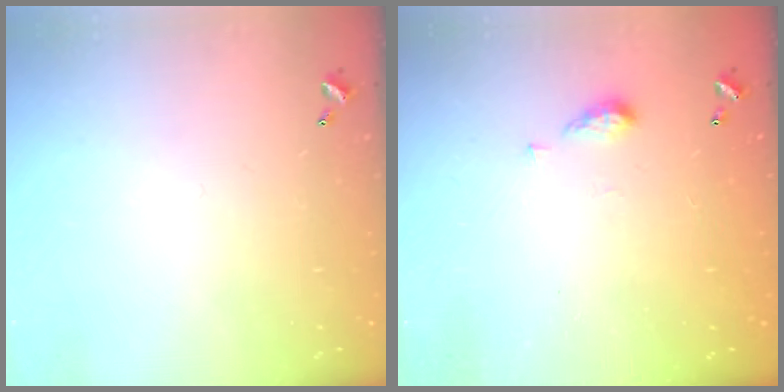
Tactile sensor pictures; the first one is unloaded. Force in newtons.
{"total": 3.1, "press": 3.1, "slide": 0.6}